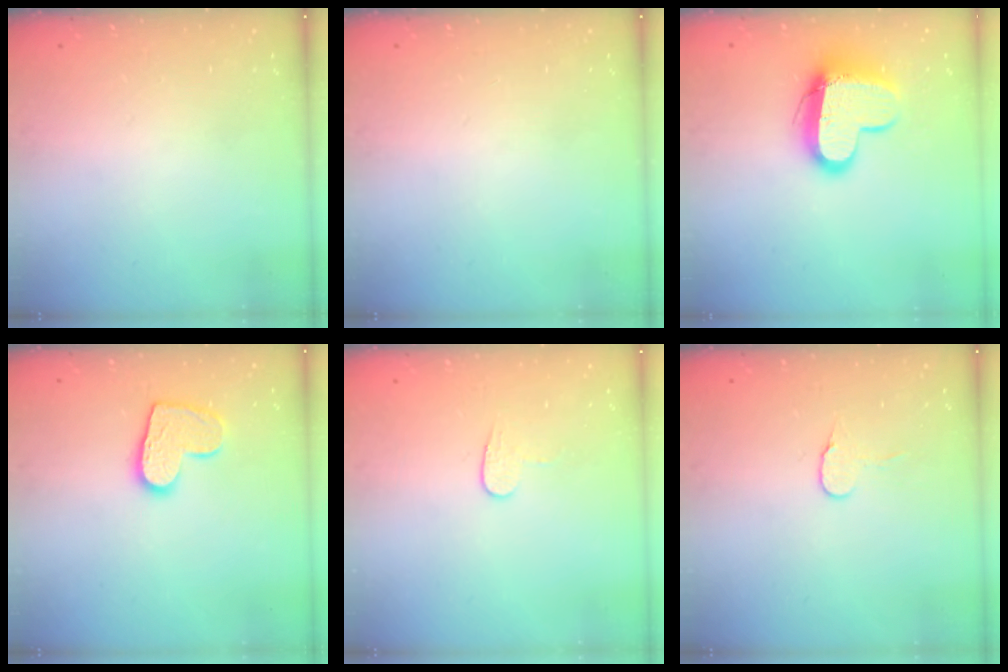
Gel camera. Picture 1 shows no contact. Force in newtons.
{"total": 0.0}
{"total": 13.1, "press": 13.0, "slide": 1.1}
{"total": 10.6, "press": 10.6, "slide": 0.8}
{"total": 5.8, "press": 5.8, "slide": 0.3}
{"total": 6.1, "press": 6.1, "slide": 0.5}